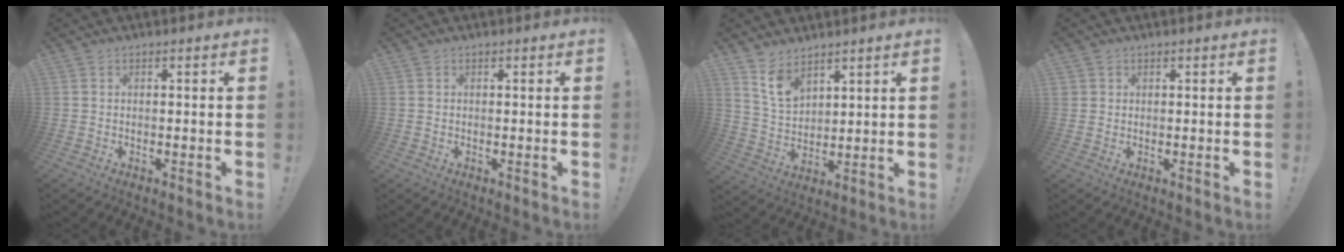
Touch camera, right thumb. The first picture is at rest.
{"total": 0.6, "force": [0.2, 0.5, 0.0], "torque": [0.009, -0.002, 0.002]}
{"total": 8.6, "force": [6.4, 4.6, 3.5], "torque": [-0.063, -0.039, 0.124]}
{"total": 1.3, "force": [0.8, 1.0, 0.2], "torque": [0.001, -0.004, 0.014]}